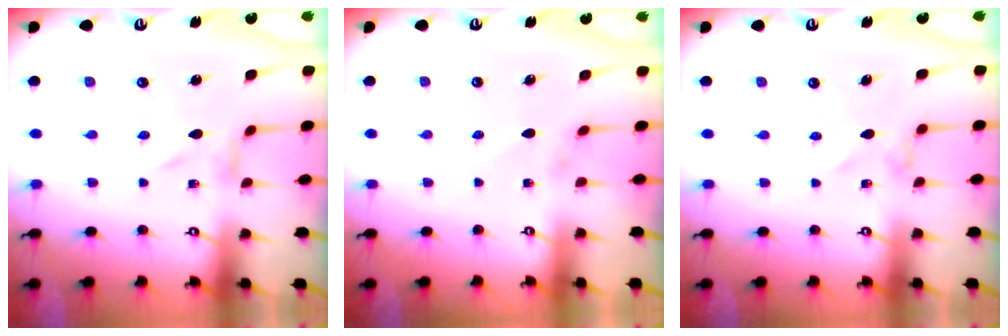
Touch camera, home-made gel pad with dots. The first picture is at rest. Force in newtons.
{"total": 0.5, "press": 0.4, "slide": 0.3}
{"total": 2.6, "press": 2.6, "slide": 0.3}